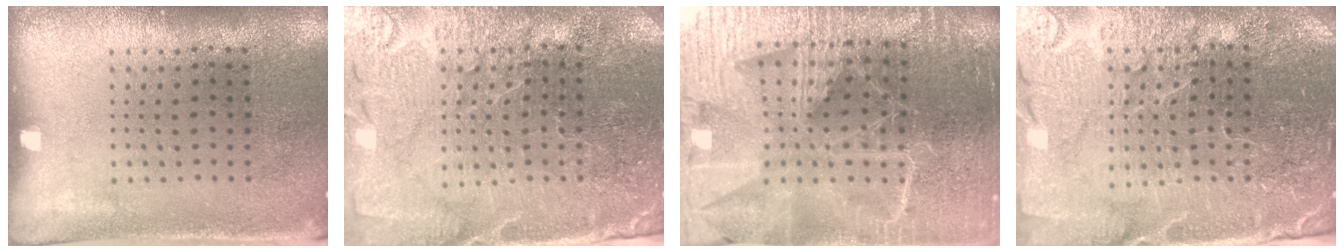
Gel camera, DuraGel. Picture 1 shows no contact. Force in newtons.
{"total": 4.1, "press": 3.9, "slide": 1.3}
{"total": 5.7, "press": 5.0, "slide": 2.6}
{"total": 5.0, "press": 4.7, "slide": 1.8}